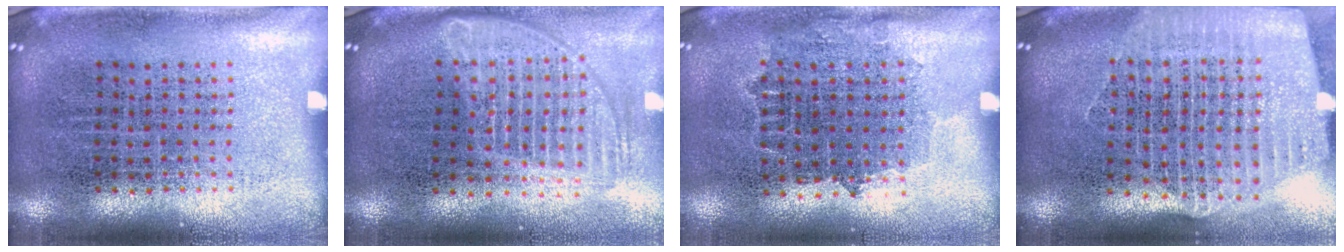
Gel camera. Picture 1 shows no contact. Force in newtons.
{"total": 1.8, "press": 1.5, "slide": 0.9}
{"total": 0.8, "press": 0.8, "slide": 0.4}
{"total": 2.7, "press": 2.3, "slide": 1.4}